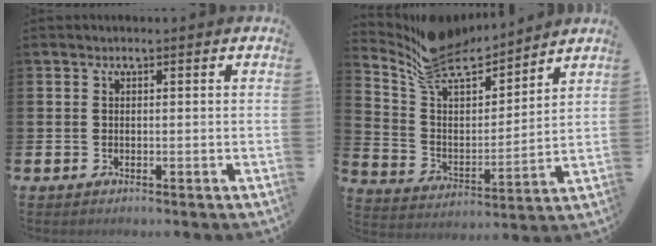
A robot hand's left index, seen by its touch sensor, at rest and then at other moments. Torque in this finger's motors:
{"motor_torque": [0.05, -0.10, 0.51, 0.13]}